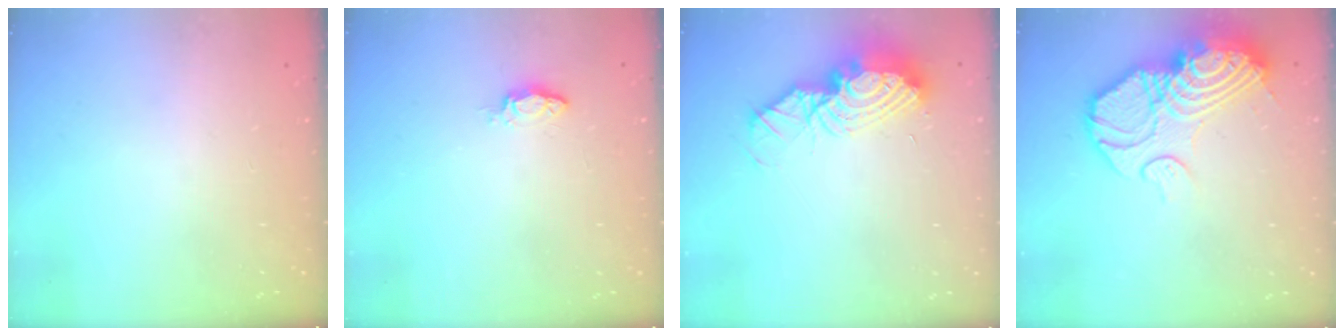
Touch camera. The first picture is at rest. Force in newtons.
{"total": 2.8, "press": 2.8, "slide": 0.4}
{"total": 14.6, "press": 14.6, "slide": 1.3}
{"total": 21.8, "press": 21.7, "slide": 2.0}